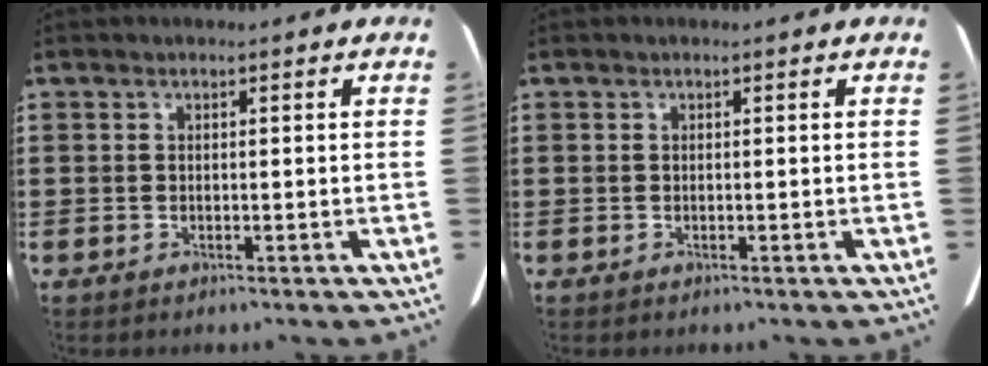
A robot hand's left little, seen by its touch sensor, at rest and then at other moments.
{"total": 0.0}